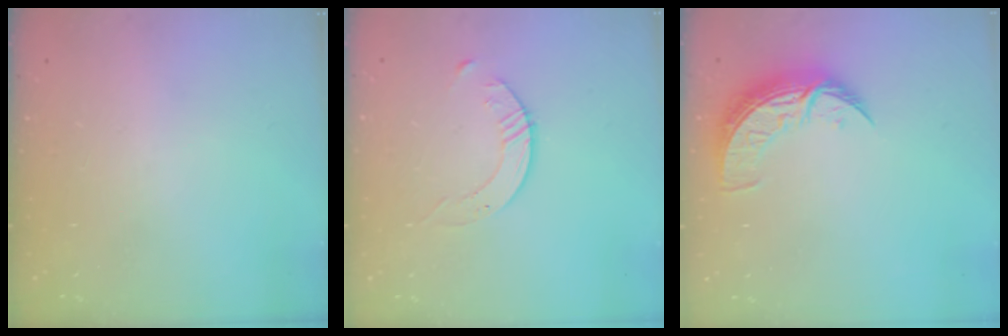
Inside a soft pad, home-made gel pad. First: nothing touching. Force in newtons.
{"total": 3.1, "press": 3.1, "slide": 0.4}
{"total": 8.6, "press": 8.5, "slide": 0.8}